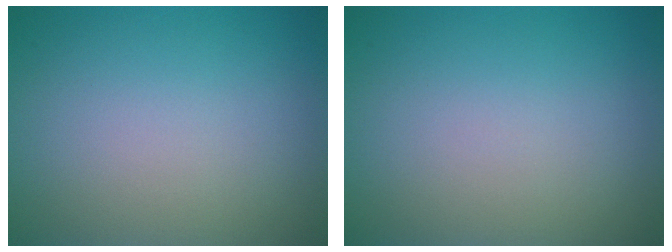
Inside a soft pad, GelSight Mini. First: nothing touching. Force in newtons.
{"total": 0.0}